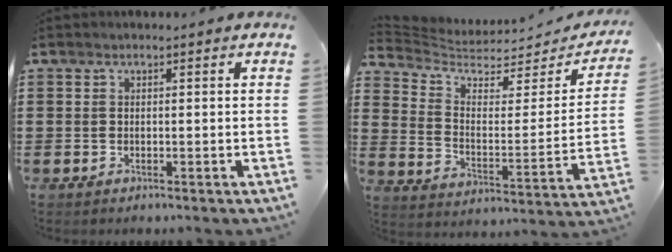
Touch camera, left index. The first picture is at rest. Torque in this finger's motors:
{"motor_torque": [1.34, -0.80, -0.04, -0.03]}